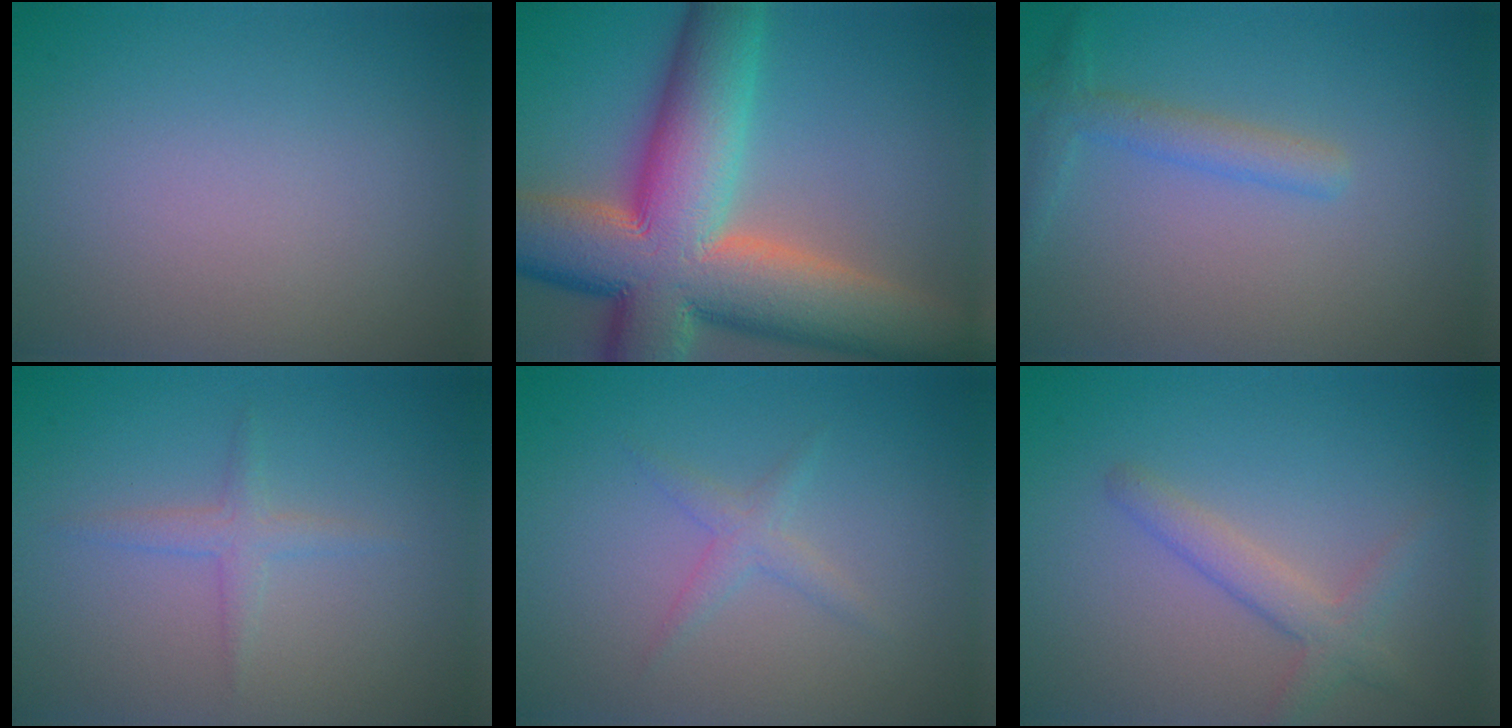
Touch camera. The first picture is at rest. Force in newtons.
{"total": 16.3, "press": 16.2, "slide": 1.1}
{"total": 2.2, "press": 2.2, "slide": 0.1}
{"total": 1.5, "press": 1.5, "slide": 0.0}
{"total": 1.4, "press": 1.4, "slide": 0.1}
{"total": 2.6, "press": 2.5, "slide": 0.1}